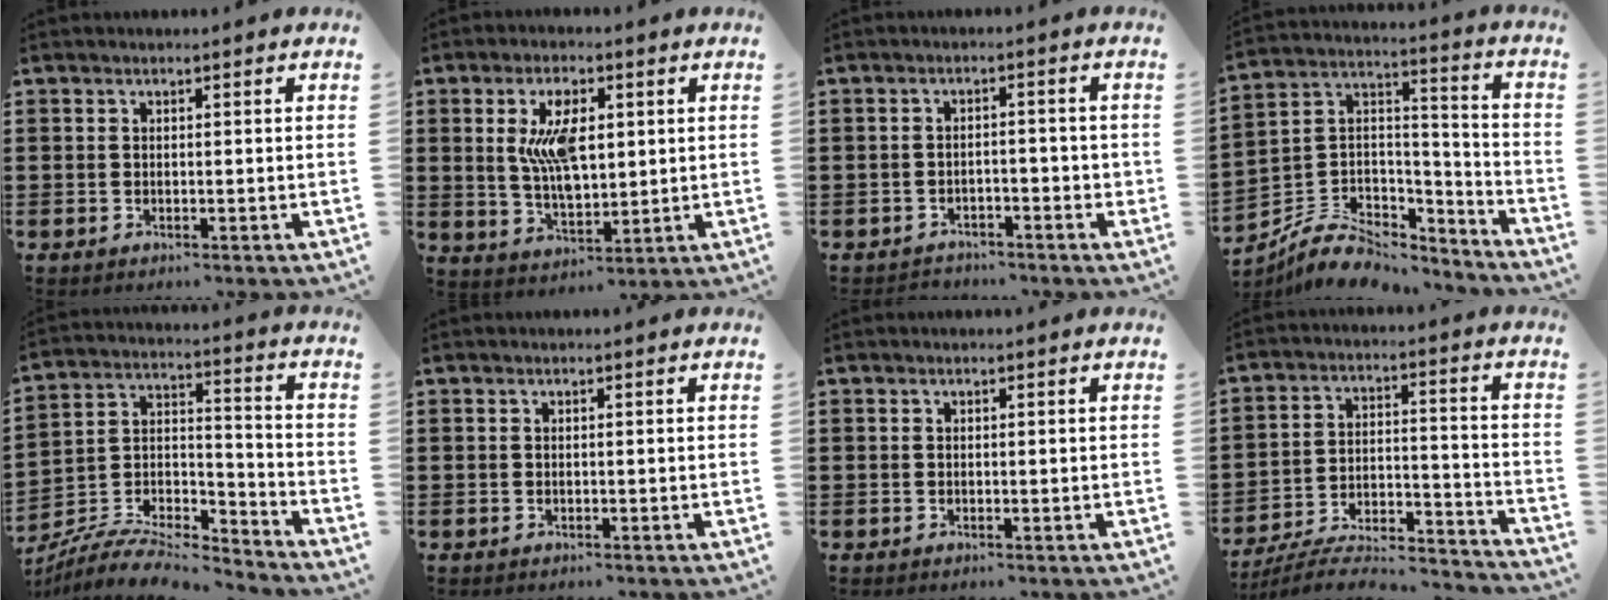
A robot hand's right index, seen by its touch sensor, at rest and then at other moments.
{"total": 8.9, "force": [1.9, 4.2, 7.6], "torque": [-0.153, 0.008, 0.030]}
{"total": 2.1, "force": [-1.9, 0.9, 0.5], "torque": [-0.016, 0.005, -0.041]}
{"total": 8.2, "force": [-6.1, 4.4, 3.3], "torque": [-0.072, 0.018, -0.116]}
{"total": 7.4, "force": [-6.8, 1.5, 2.3], "torque": [-0.045, 0.000, -0.136]}
{"total": 0.0}
{"total": 0.0}
{"total": 6.5, "force": [-5.9, 1.0, 2.5], "torque": [-0.049, -0.003, -0.118]}